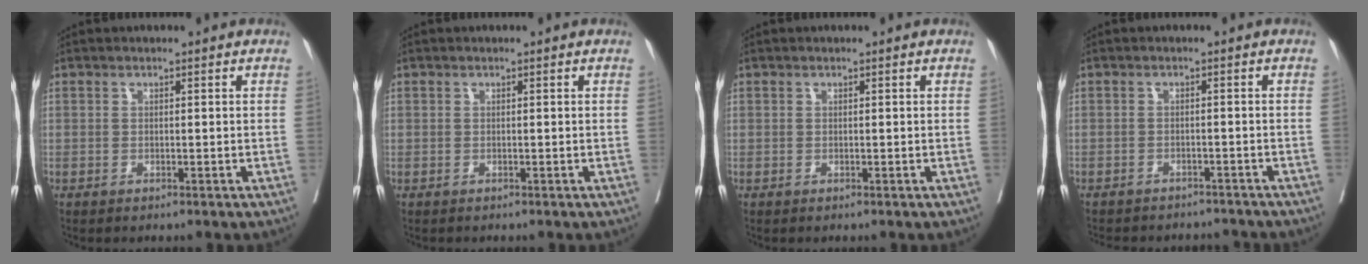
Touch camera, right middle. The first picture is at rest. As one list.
[{"total": 0.0}, {"total": 0.0}, {"total": 10.3, "force": [-9.6, 3.0, 2.3], "torque": [-0.048, 0.004, -0.111]}]